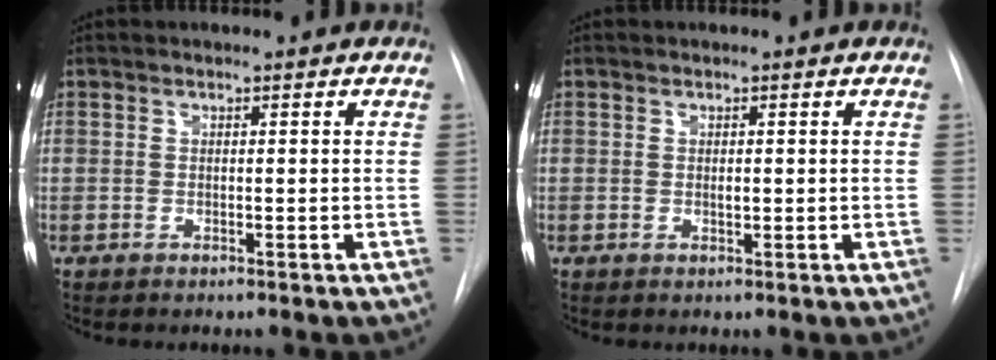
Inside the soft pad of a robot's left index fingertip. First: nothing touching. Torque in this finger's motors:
{"motor_torque": [-0.08, 0.00, 0.00, 0.02]}